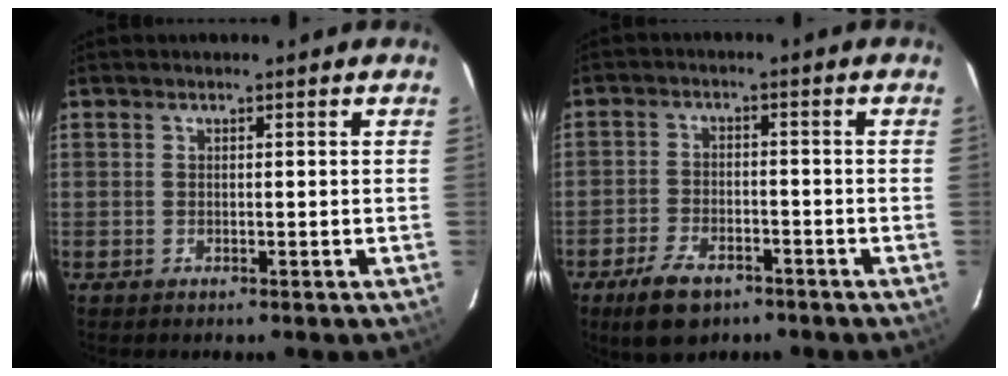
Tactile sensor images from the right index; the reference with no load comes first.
{"total": 8.3, "force": [-5.6, 4.1, 4.5], "torque": [-0.114, -0.004, -0.094]}